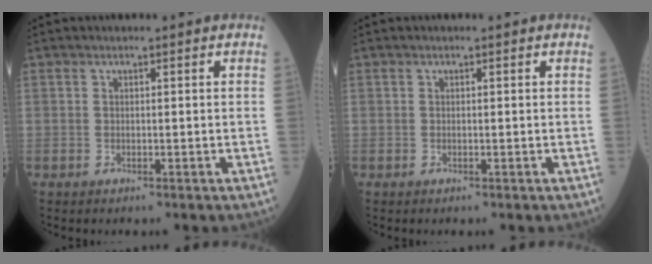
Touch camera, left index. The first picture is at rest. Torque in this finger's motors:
{"motor_torque": [0.01, -0.01, 0.00, 0.00]}